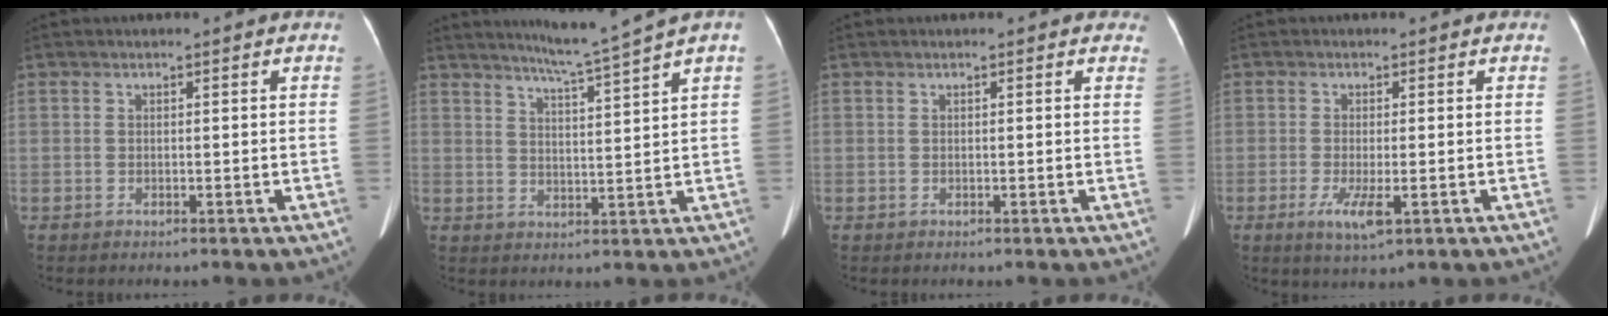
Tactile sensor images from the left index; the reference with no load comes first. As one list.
[{"total": 6.6, "force": [5.6, -2.0, 2.8], "torque": [-0.053, -0.011, 0.095]}, {"total": 2.8, "force": [2.4, 1.0, 1.2], "torque": [-0.007, 0.018, 0.018]}, {"total": 3.8, "force": [-1.2, 0.9, 3.5], "torque": [-0.066, -0.008, -0.015]}]